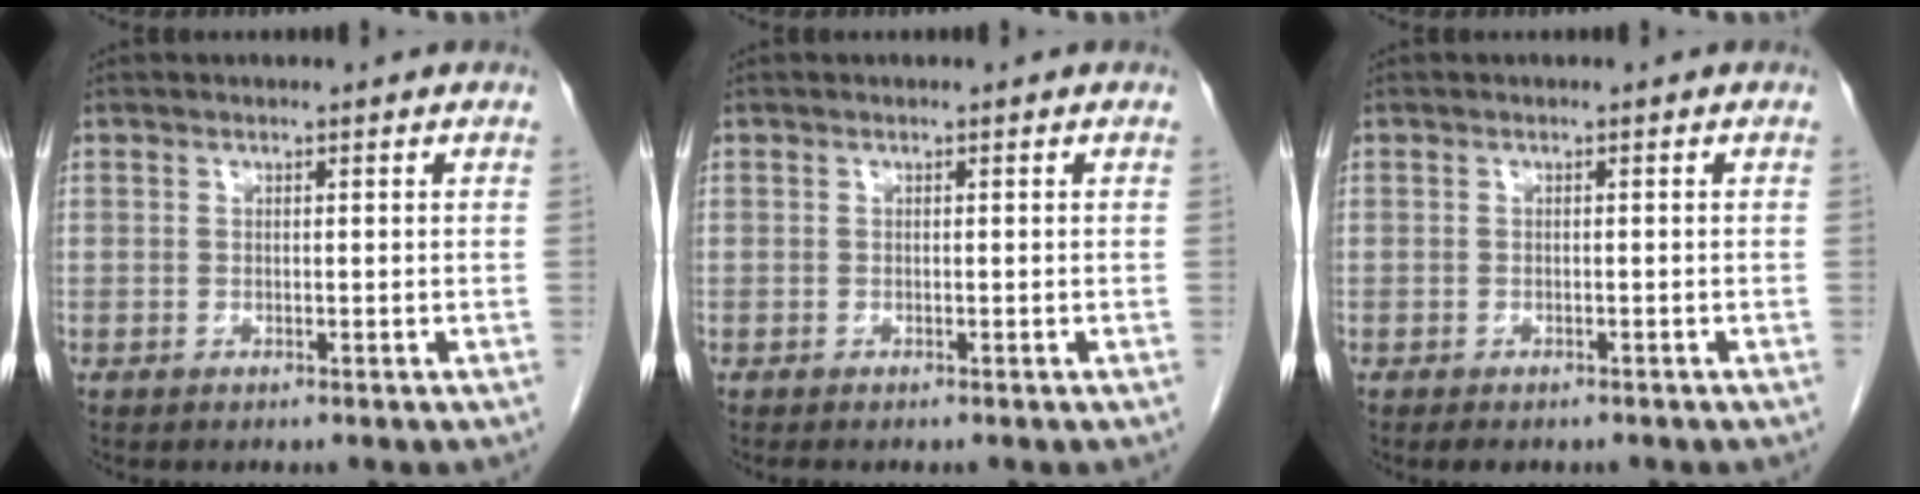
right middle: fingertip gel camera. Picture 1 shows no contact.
{"total": 0.8, "force": [-0.7, 0.2, 0.4], "torque": [-0.007, -0.001, -0.008]}
{"total": 3.0, "force": [-2.4, 1.3, 1.3], "torque": [-0.017, -0.005, -0.028]}